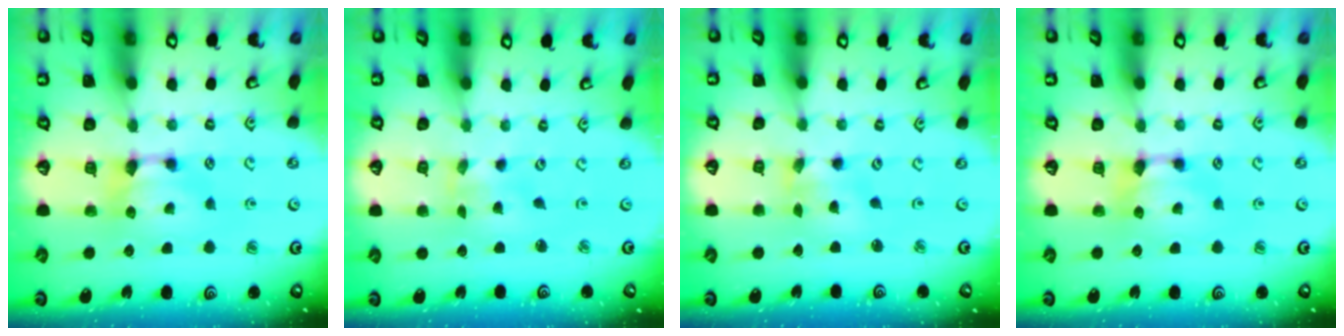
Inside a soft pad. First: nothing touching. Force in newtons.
{"total": 3.4, "press": 3.3, "slide": 0.6}
{"total": 1.1, "press": 0.3, "slide": 1.1}
{"total": 0.0}